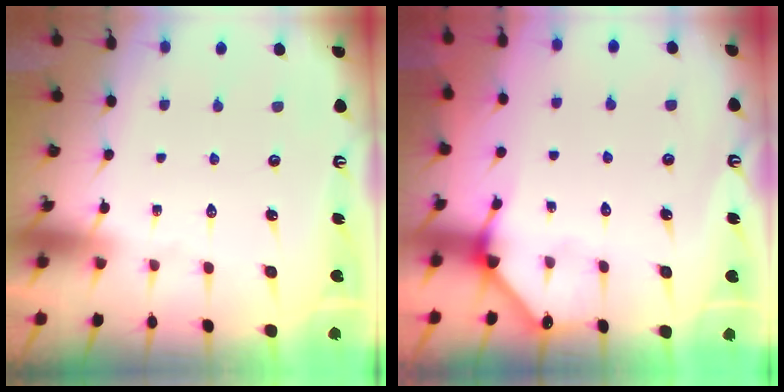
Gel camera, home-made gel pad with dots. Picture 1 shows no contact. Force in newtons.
{"total": 2.4, "press": 2.4, "slide": 0.2}